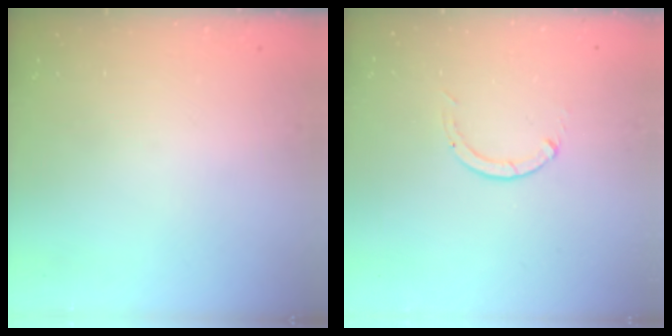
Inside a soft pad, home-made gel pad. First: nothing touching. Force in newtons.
{"total": 0.0}